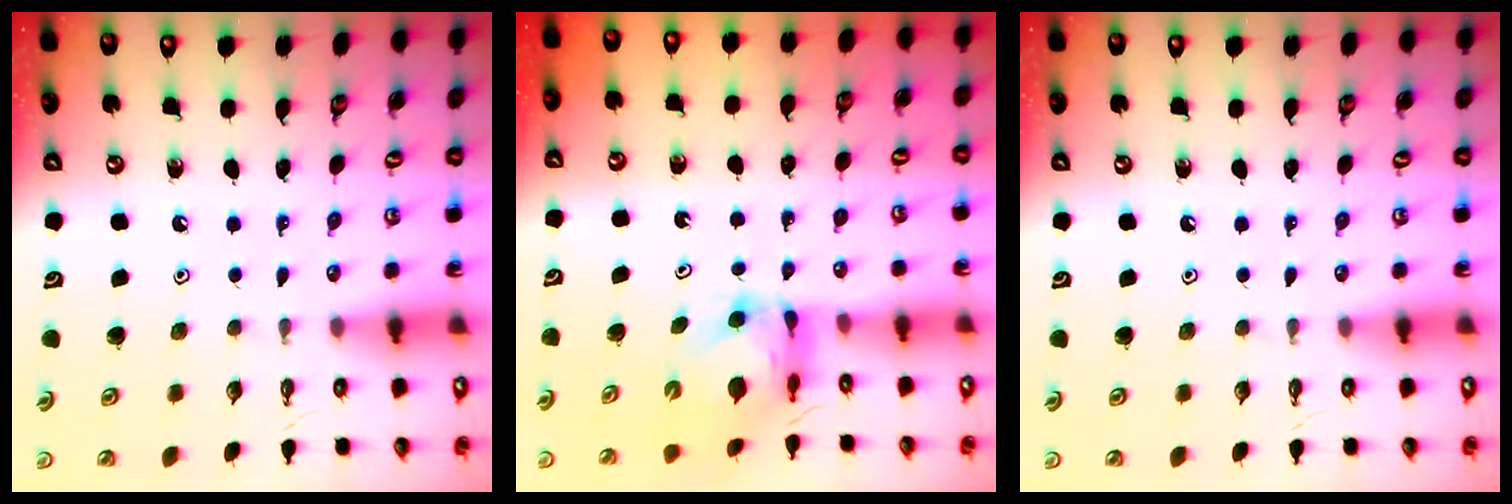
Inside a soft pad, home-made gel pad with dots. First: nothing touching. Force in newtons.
{"total": 5.7, "press": 5.6, "slide": 0.6}
{"total": 0.0}